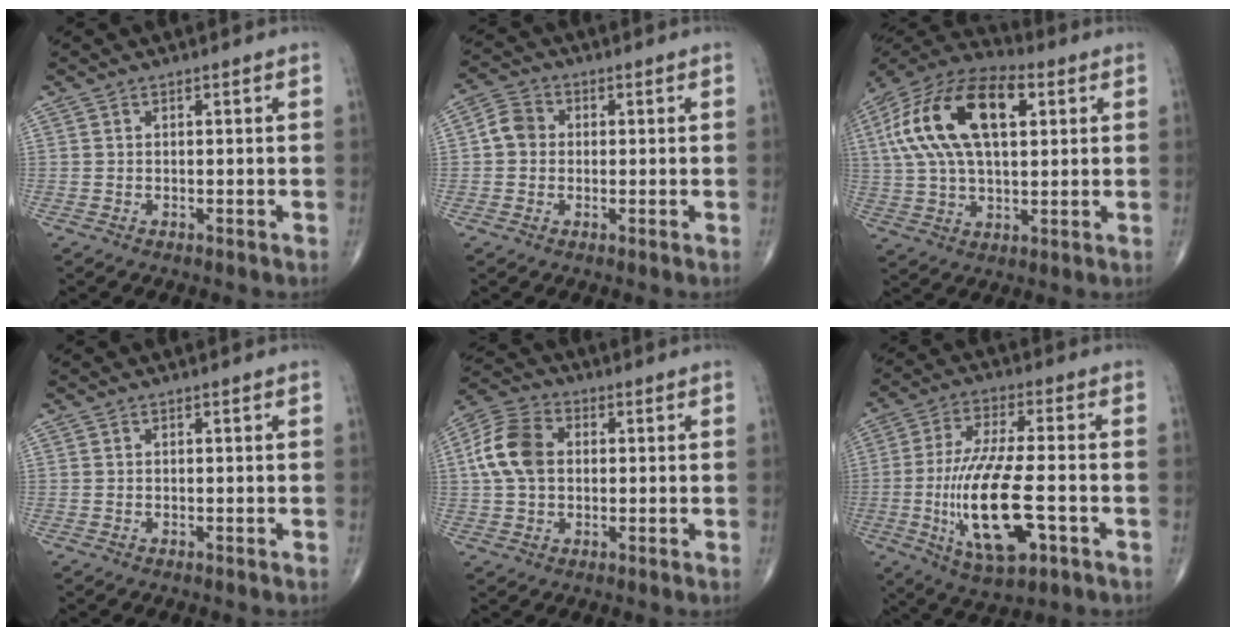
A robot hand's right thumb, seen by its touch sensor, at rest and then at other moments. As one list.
[{"total": 4.4, "force": [0.1, 3.9, 2.1], "torque": [-0.031, 0.011, -0.007]}, {"total": 22.0, "force": [6.0, 11.1, 18.0], "torque": [-0.342, 0.020, 0.097]}, {"total": 0.0}, {"total": 10.4, "force": [1.2, 7.3, 7.3], "torque": [-0.144, 0.021, 0.017]}, {"total": 17.1, "force": [-4.2, 5.5, 15.6], "torque": [-0.317, 0.003, -0.065]}]